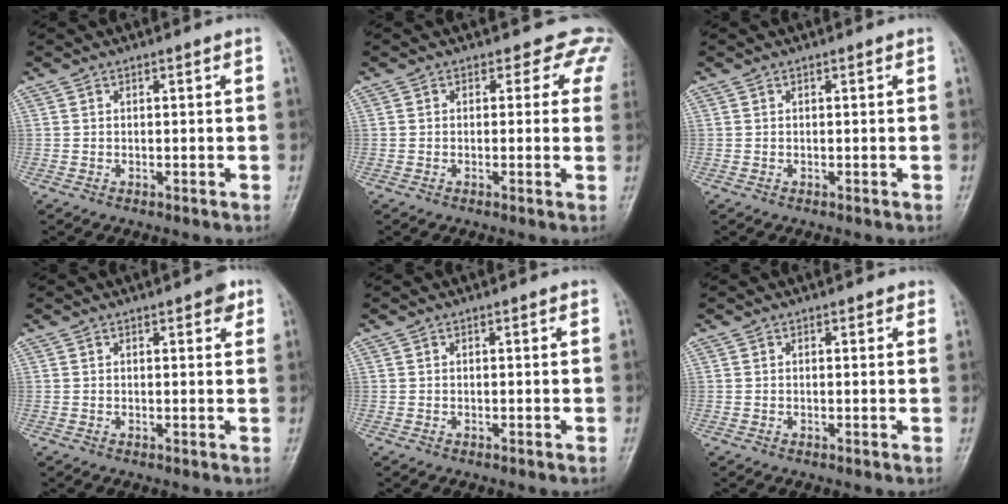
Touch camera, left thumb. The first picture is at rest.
{"total": 4.5, "force": [3.2, 3.2, 0.7], "torque": [0.029, -0.009, 0.005]}
{"total": 0.0}
{"total": 2.7, "force": [1.5, 1.1, 2.0], "torque": [-0.015, -0.003, 0.014]}
{"total": 0.0}
{"total": 0.8, "force": [0.5, 0.5, 0.3], "torque": [0.005, -0.002, 0.001]}